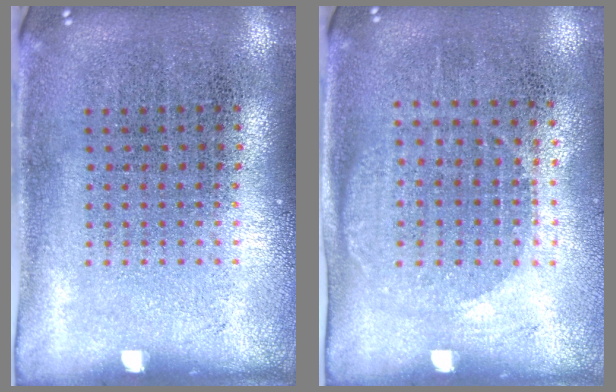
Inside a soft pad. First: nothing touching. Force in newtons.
{"total": 1.1, "press": 1.0, "slide": 0.5}